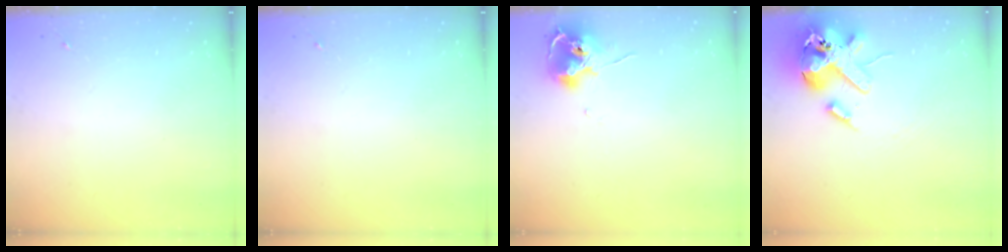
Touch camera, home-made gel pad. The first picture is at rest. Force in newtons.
{"total": 0.0}
{"total": 10.6, "press": 10.5, "slide": 0.8}
{"total": 17.7, "press": 17.4, "slide": 2.9}